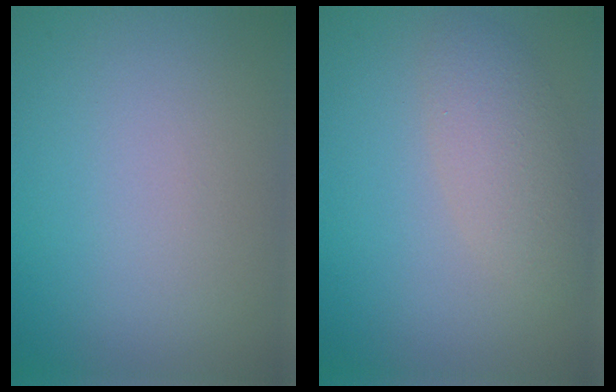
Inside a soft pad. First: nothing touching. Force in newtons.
{"total": 3.2, "press": 3.1, "slide": 0.3}